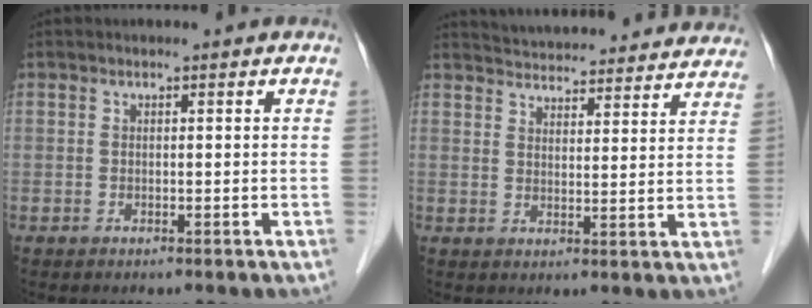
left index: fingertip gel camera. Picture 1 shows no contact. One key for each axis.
{"total": 22.7, "fx": 21.6, "fy": 4.0, "fz": 5.8, "tx": -0.088, "ty": -0.011, "tz": 0.268}